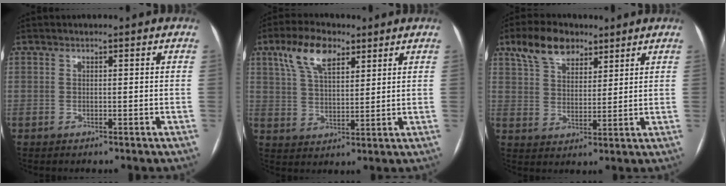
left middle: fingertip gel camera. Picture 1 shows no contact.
{"total": 8.7, "force": [5.1, 3.6, 6.1], "torque": [-0.126, 0.019, 0.097]}
{"total": 8.7, "force": [5.9, 4.6, 4.3], "torque": [-0.083, 0.022, 0.111]}